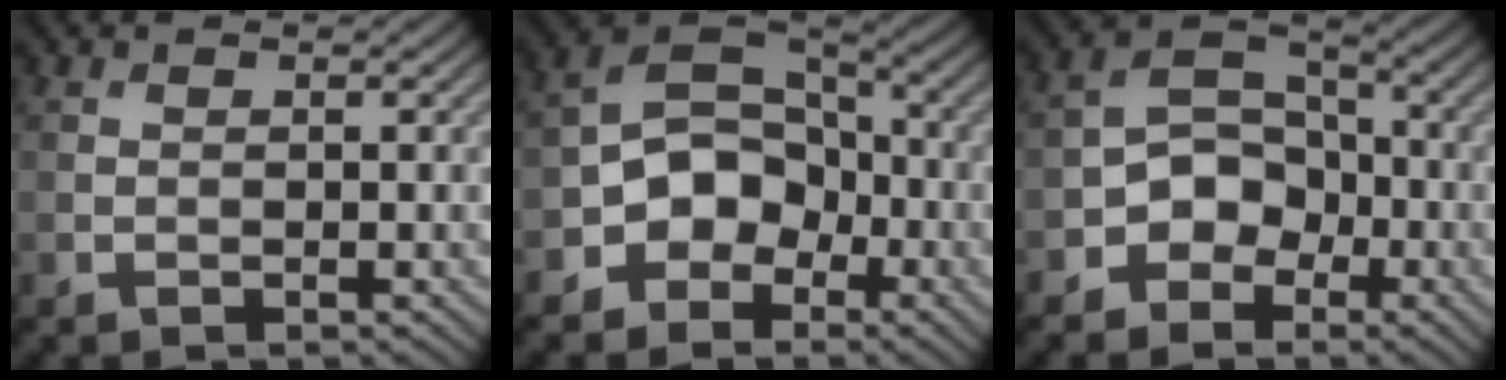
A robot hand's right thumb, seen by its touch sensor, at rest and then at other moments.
{"total": 7.7, "force": [-3.4, 5.8, 3.8], "torque": [-0.065, 0.009, -0.081]}
{"total": 6.2, "force": [-3.1, 4.7, 2.7], "torque": [-0.036, 0.006, -0.078]}